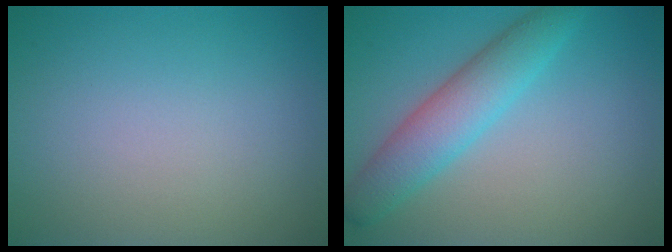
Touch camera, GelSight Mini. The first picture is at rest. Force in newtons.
{"total": 4.7, "press": 4.7, "slide": 0.1}